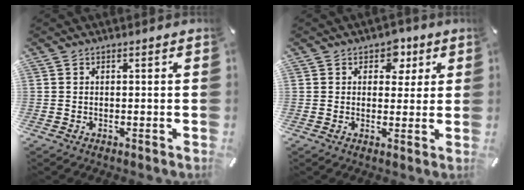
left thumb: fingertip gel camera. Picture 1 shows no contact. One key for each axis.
{"total": 5.9, "fx": 2.4, "fy": 4.6, "fz": 2.9, "tx": -0.013, "ty": -0.009, "tz": 0.032}